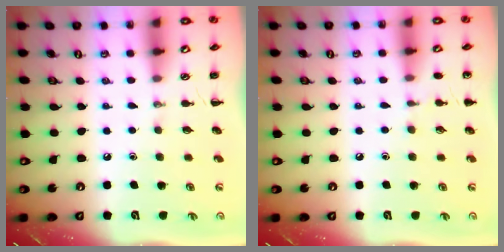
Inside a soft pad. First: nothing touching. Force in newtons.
{"total": 4.8, "press": 4.6, "slide": 1.4}